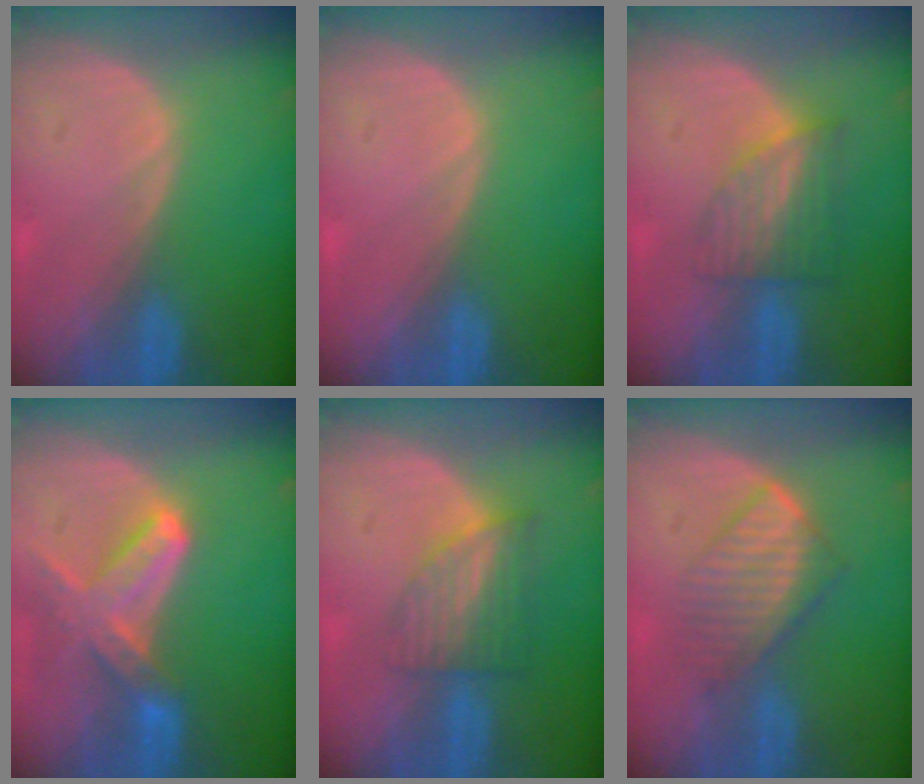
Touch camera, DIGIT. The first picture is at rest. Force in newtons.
{"total": 0.0}
{"total": 6.3, "press": 5.6, "slide": 2.8}
{"total": 7.6, "press": 6.9, "slide": 3.4}
{"total": 6.3, "press": 5.6, "slide": 2.8}
{"total": 6.0, "press": 5.9, "slide": 1.1}